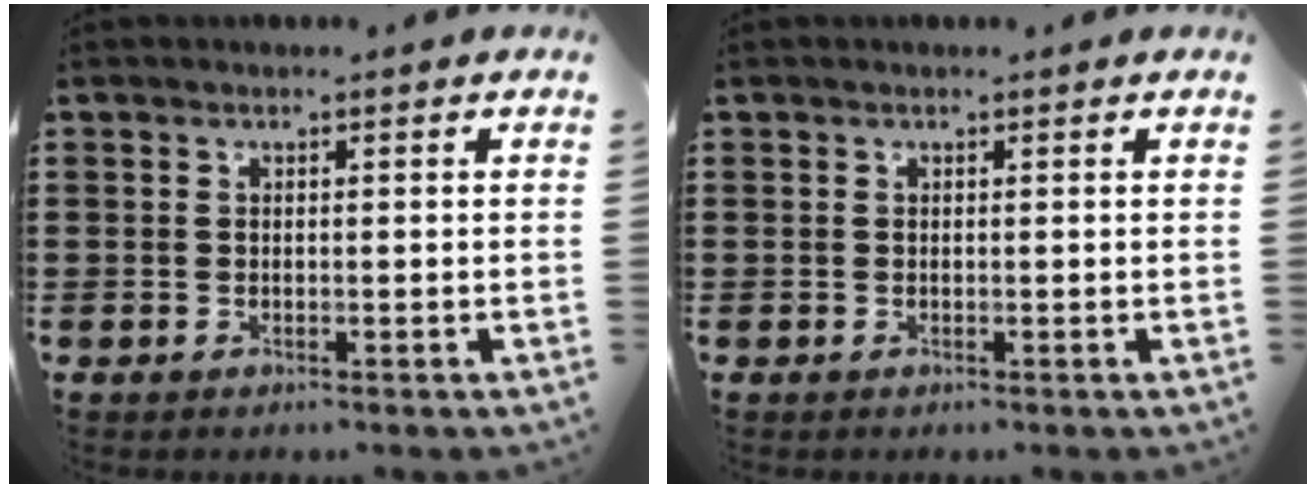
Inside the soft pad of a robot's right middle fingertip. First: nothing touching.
{"total": 0.0}